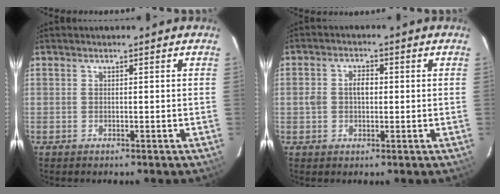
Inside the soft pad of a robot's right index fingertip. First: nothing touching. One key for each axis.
{"total": 3.9, "fx": 0.0, "fy": 2.7, "fz": 2.8, "tx": -0.050, "ty": 0.010, "tz": -0.001}